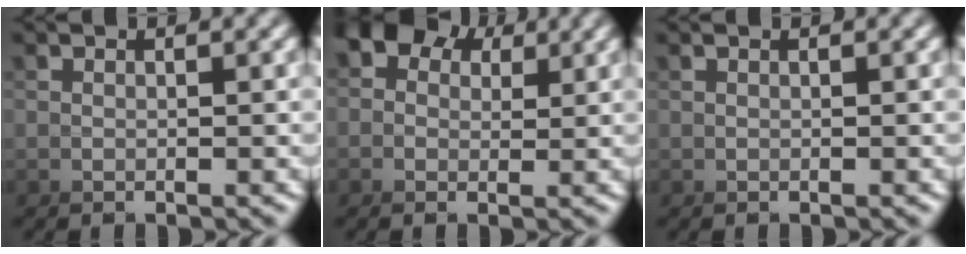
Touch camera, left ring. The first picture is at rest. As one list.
[{"total": 6.2, "force": [2.1, 5.5, 2.1], "torque": [-0.022, 0.012, 0.011]}, {"total": 0.0}]